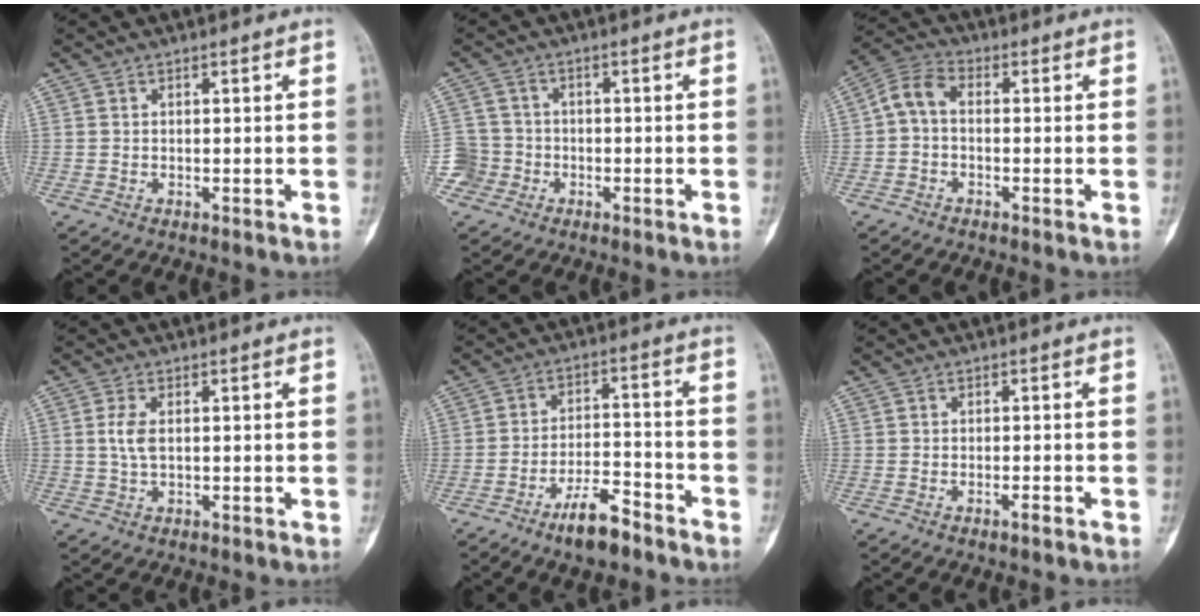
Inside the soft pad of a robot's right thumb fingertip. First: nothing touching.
{"total": 4.8, "force": [-2.3, 4.3, 0.0], "torque": [0.022, 0.019, -0.048]}
{"total": 5.5, "force": [-0.4, 3.5, 4.2], "torque": [-0.081, 0.020, -0.020]}
{"total": 3.1, "force": [0.3, 1.6, 2.7], "torque": [-0.062, 0.000, 0.005]}
{"total": 8.5, "force": [-6.1, 2.8, 5.1], "torque": [-0.087, 0.045, -0.106]}
{"total": 1.2, "force": [-0.8, 0.2, 0.9], "torque": [-0.019, 0.004, -0.012]}